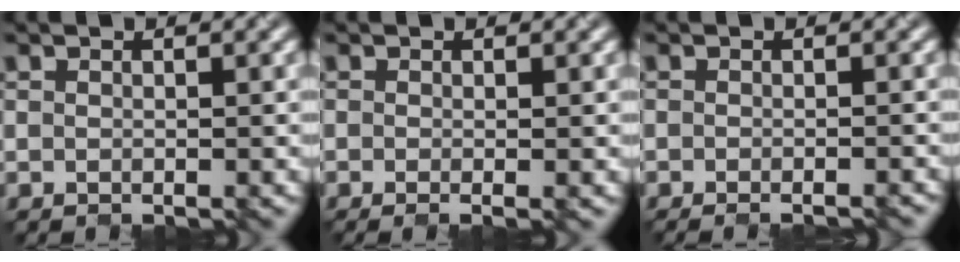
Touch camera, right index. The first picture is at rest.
{"total": 0.9, "force": [-0.2, 0.1, 0.9], "torque": [-0.014, -0.003, -0.007]}
{"total": 1.5, "force": [-1.2, 0.1, 0.8], "torque": [-0.006, -0.003, -0.017]}